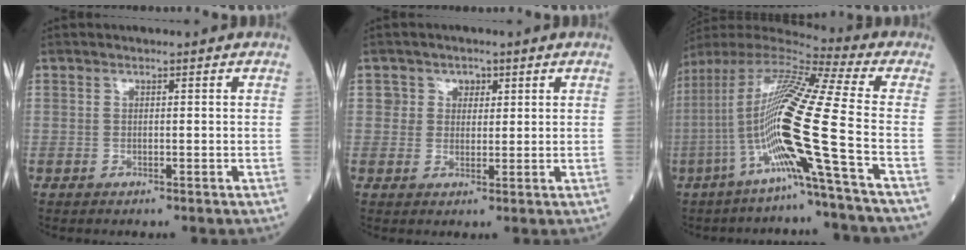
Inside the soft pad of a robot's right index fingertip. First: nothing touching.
{"total": 2.9, "force": [1.1, 2.6, 0.5], "torque": [0.006, -0.001, 0.012]}
{"total": 19.1, "force": [-6.0, -2.0, 18.0], "torque": [-0.365, -0.010, -0.130]}